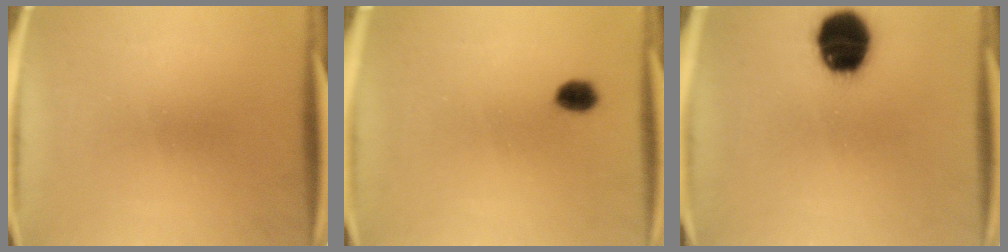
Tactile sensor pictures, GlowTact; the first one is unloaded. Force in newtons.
{"total": 3.2}
{"total": 15.9}